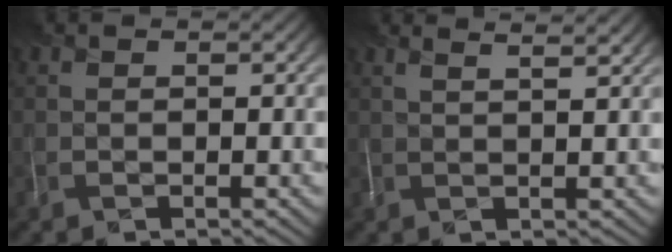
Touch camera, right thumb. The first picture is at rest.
{"total": 4.1, "force": [2.9, 1.2, 2.7], "torque": [-0.022, 0.016, 0.023]}